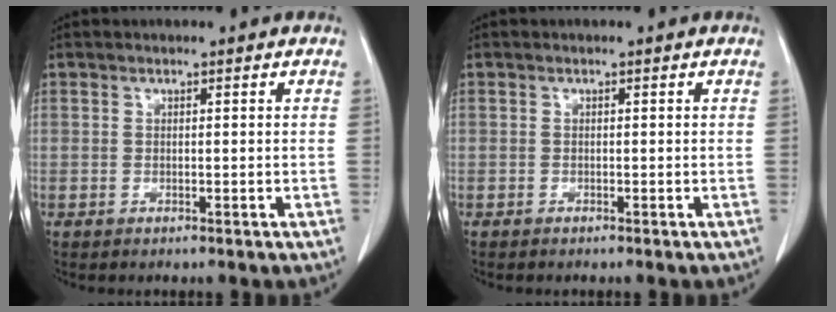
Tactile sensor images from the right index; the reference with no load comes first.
{"total": 0.0}